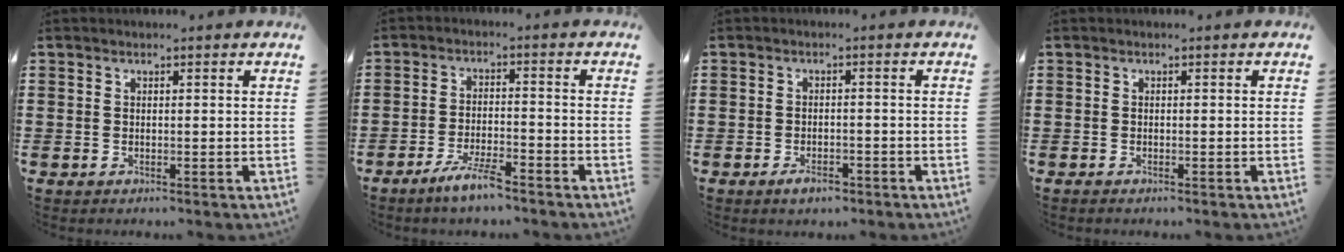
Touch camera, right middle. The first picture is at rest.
{"total": 5.0, "force": [-3.9, 0.7, 3.1], "torque": [-0.069, -0.002, -0.076]}
{"total": 2.5, "force": [-1.9, 1.1, 1.2], "torque": [-0.022, 0.003, -0.036]}
{"total": 0.0}